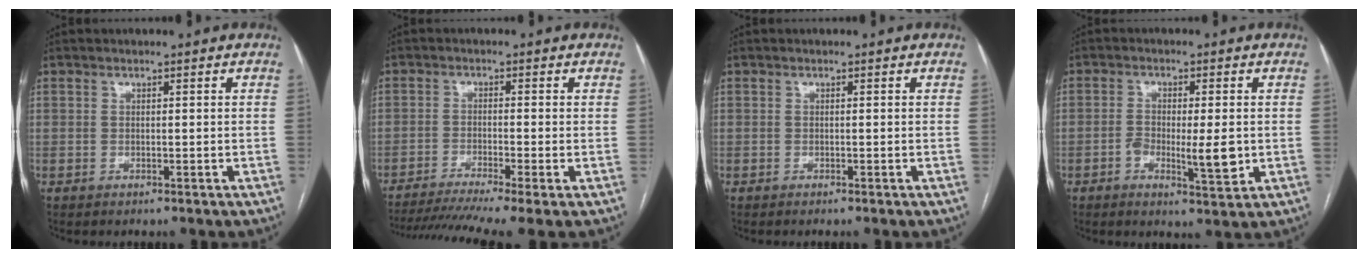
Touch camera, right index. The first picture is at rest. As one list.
[{"total": 11.1, "force": [-8.4, -0.6, 7.2], "torque": [-0.112, -0.020, -0.134]}, {"total": 0.0}, {"total": 6.2, "force": [-1.2, 1.6, 5.8], "torque": [-0.094, -0.006, -0.018]}]